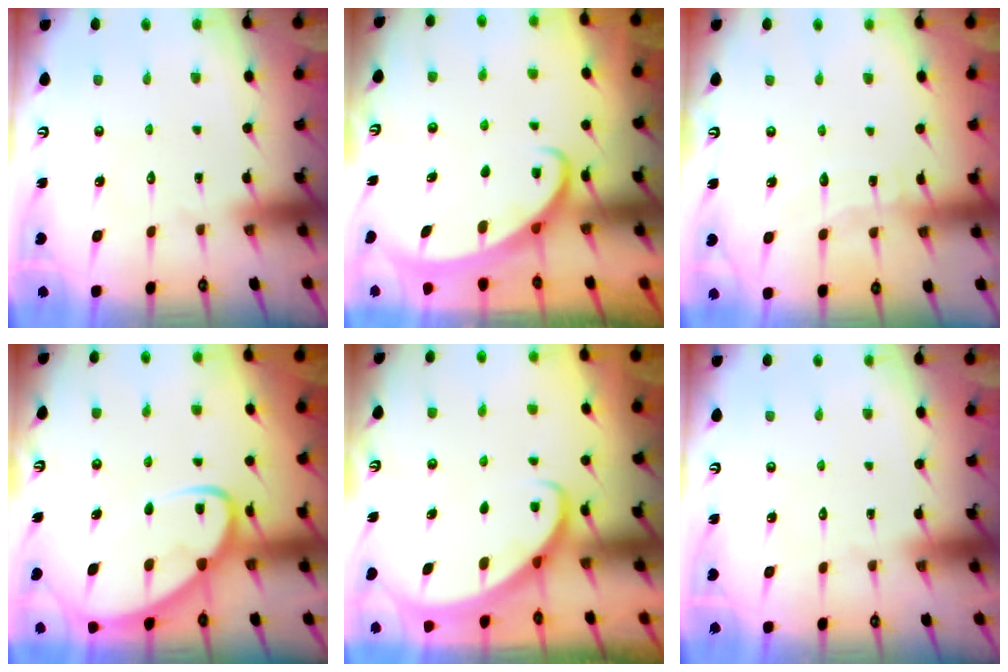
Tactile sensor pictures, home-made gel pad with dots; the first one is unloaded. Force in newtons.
{"total": 2.5, "press": 2.4, "slide": 0.3}
{"total": 6.0, "press": 6.0, "slide": 0.6}
{"total": 7.2, "press": 7.2, "slide": 0.8}
{"total": 2.5, "press": 2.5, "slide": 0.2}
{"total": 0.0}